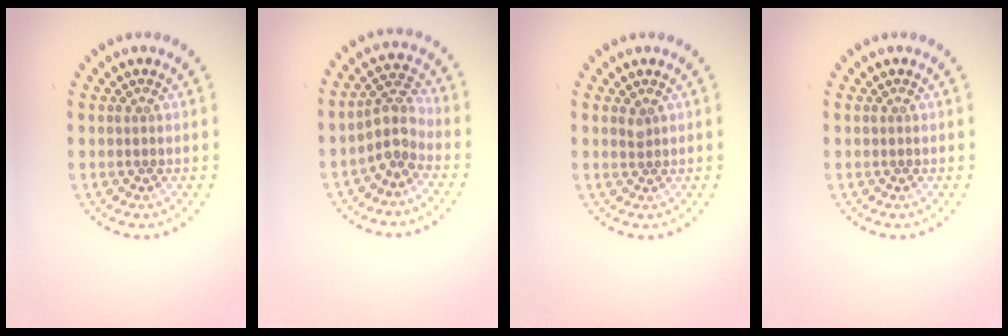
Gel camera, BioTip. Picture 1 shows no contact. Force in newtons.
{"total": 2.9, "press": 2.4, "slide": 1.7}
{"total": 0.8, "press": 0.5, "slide": 0.6}
{"total": 0.0}